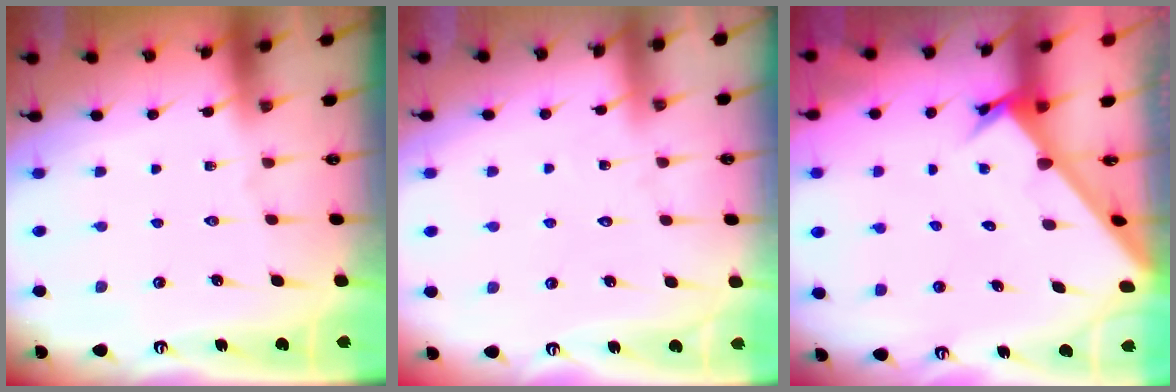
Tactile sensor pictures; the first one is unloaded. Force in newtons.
{"total": 4.1, "press": 4.1, "slide": 0.4}
{"total": 2.6, "press": 2.6, "slide": 0.2}